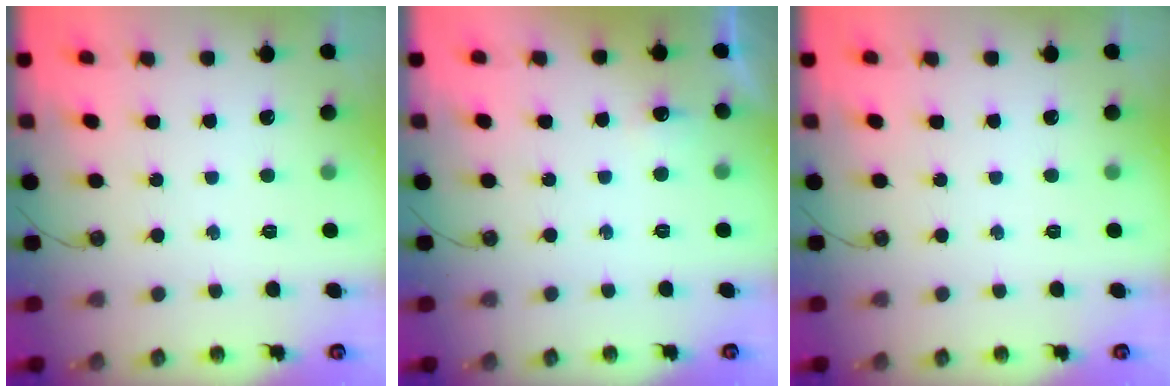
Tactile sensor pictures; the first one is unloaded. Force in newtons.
{"total": 12.5, "press": 4.7, "slide": 11.6}
{"total": 0.0}